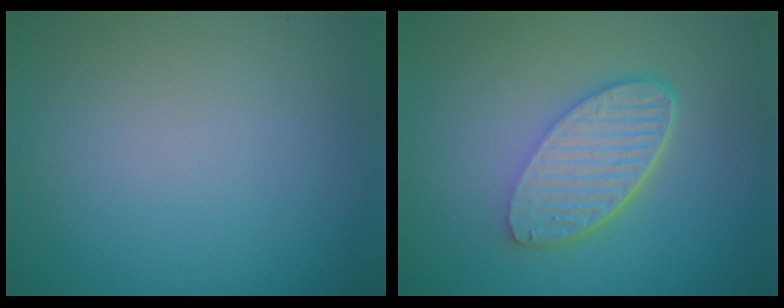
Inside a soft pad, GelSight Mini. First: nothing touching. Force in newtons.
{"total": 6.0, "press": 4.3, "slide": 4.2}